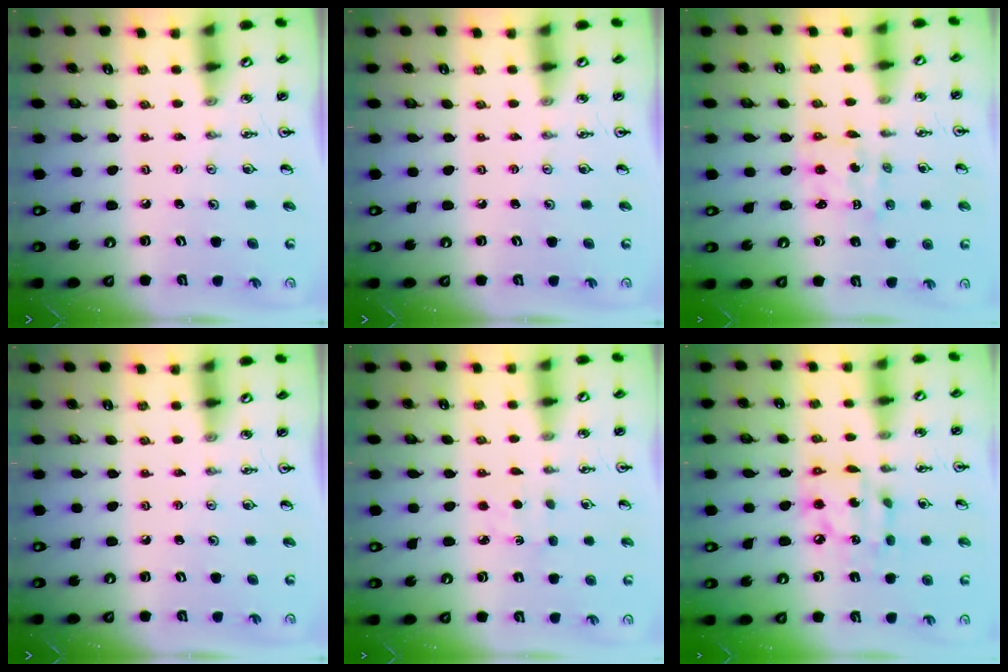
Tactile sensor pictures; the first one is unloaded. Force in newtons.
{"total": 0.0}
{"total": 2.6, "press": 2.6, "slide": 0.1}
{"total": 0.0}
{"total": 2.4, "press": 2.3, "slide": 0.3}
{"total": 10.8, "press": 10.8, "slide": 1.1}